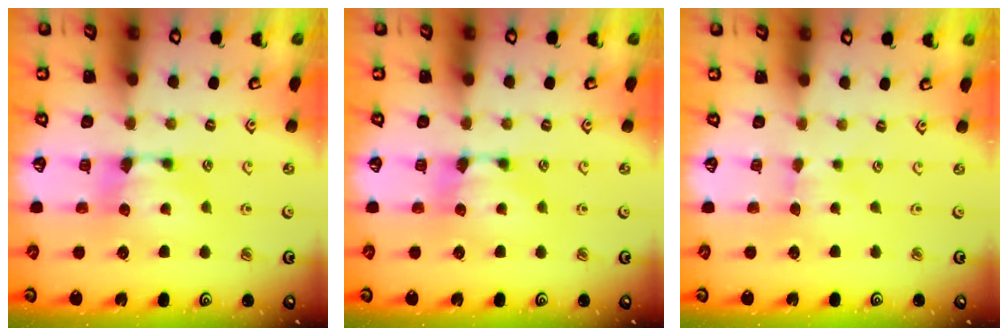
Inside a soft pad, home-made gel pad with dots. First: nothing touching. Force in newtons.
{"total": 0.0}
{"total": 2.0, "press": 1.9, "slide": 0.5}